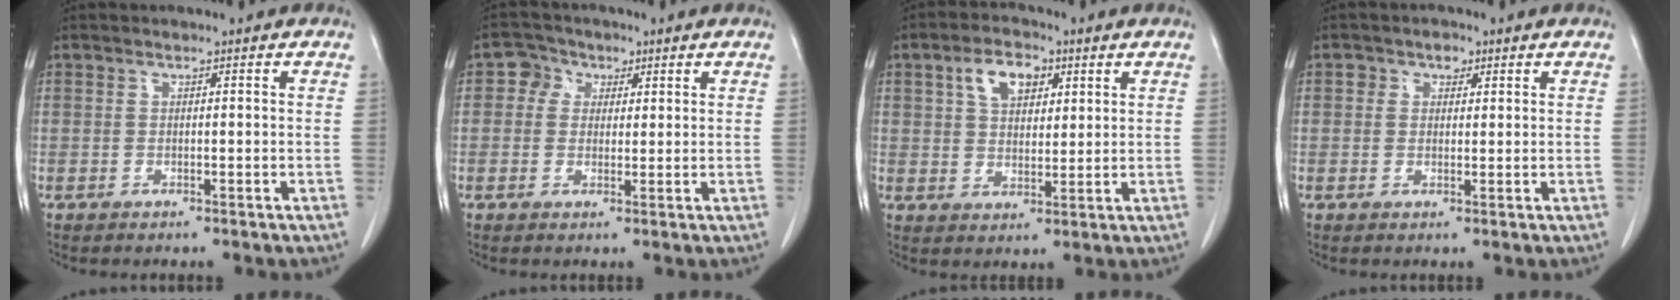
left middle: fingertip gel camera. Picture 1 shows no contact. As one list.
[{"total": 3.7, "force": [1.3, 3.3, 1.1], "torque": [-0.017, 0.013, 0.019]}, {"total": 6.4, "force": [2.8, 3.8, 4.2], "torque": [-0.077, 0.016, 0.051]}, {"total": 2.1, "force": [1.0, 1.6, 1.0], "torque": [-0.016, 0.005, 0.014]}]